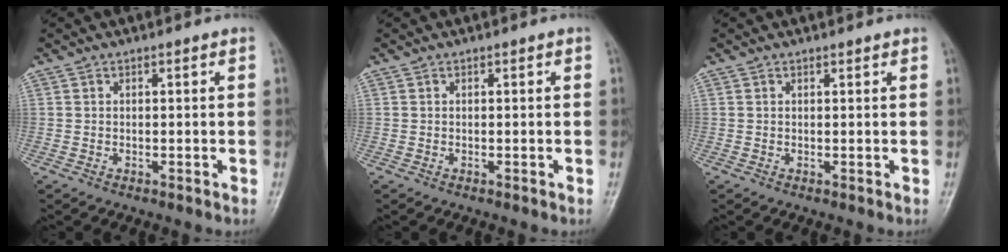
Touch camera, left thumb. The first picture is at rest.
{"total": 0.0}
{"total": 0.6, "force": [0.5, 0.1, 0.2], "torque": [-0.005, -0.002, 0.008]}